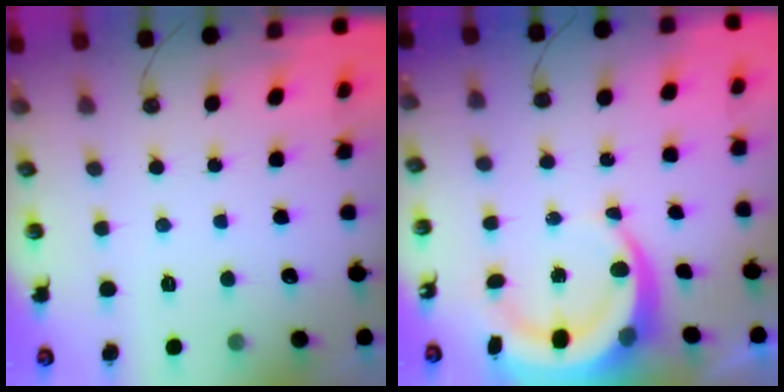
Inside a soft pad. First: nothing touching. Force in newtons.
{"total": 9.7, "press": 9.6, "slide": 1.4}